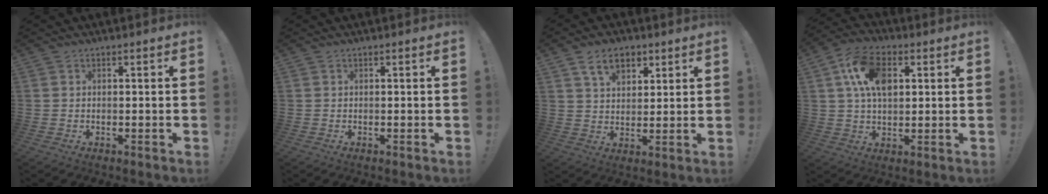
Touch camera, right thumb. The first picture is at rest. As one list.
[{"total": 0.0}, {"total": 8.6, "force": [4.8, 5.3, 4.8], "torque": [-0.078, -0.007, 0.090]}, {"total": 13.8, "force": [4.1, 8.5, 10.1], "torque": [-0.171, 0.008, 0.077]}]